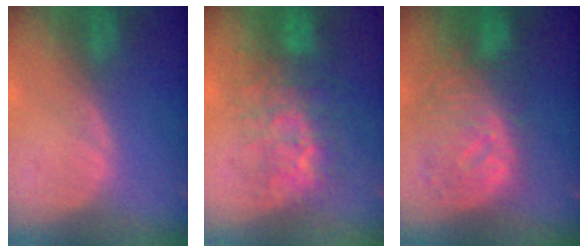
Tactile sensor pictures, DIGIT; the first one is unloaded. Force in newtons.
{"total": 8.2, "press": 8.0, "slide": 1.9}
{"total": 11.1, "press": 9.7, "slide": 5.3}